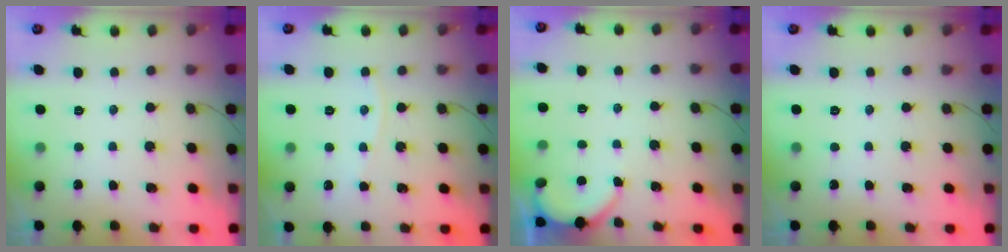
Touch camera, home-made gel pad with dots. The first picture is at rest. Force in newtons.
{"total": 2.5, "press": 2.5, "slide": 0.3}
{"total": 2.9, "press": 2.8, "slide": 0.4}
{"total": 0.0}